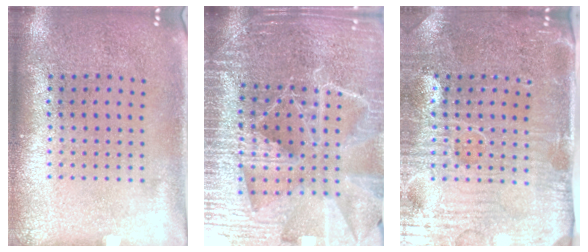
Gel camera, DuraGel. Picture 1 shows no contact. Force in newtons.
{"total": 5.3, "press": 4.7, "slide": 2.3}
{"total": 5.0, "press": 4.5, "slide": 2.2}